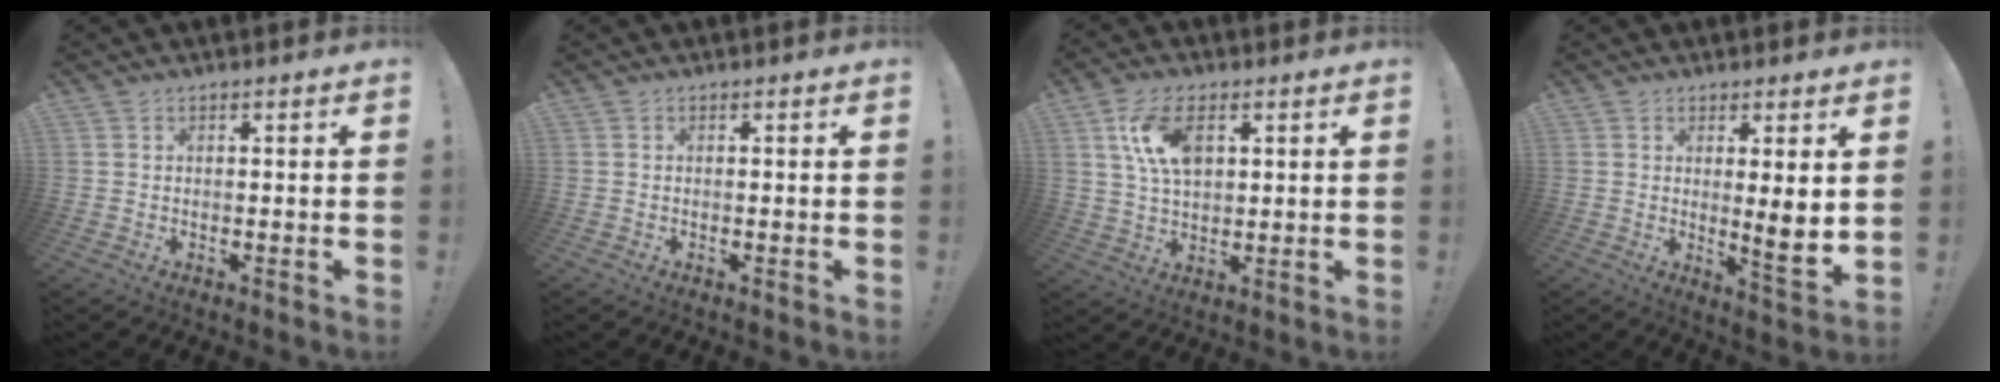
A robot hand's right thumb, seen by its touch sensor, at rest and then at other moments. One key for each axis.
{"total": 0.0}
{"total": 11.4, "fx": 3.9, "fy": 6.4, "fz": 8.5, "tx": -0.154, "ty": -0.002, "tz": 0.071}
{"total": 6.4, "fx": 1.8, "fy": 0.1, "fz": 6.1, "tx": -0.071, "ty": -0.033, "tz": 0.027}